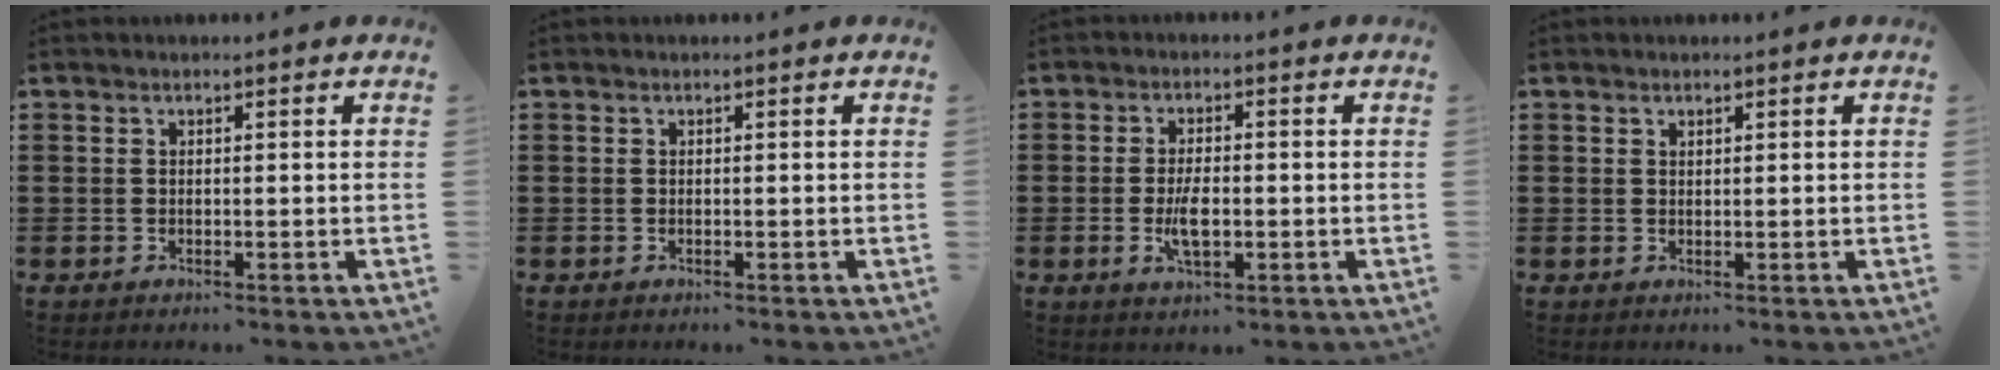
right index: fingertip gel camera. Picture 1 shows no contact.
{"total": 0.0}
{"total": 4.7, "force": [-1.0, 1.9, 4.2], "torque": [-0.087, 0.000, -0.019]}
{"total": 0.6, "force": [0.4, 0.4, 0.1], "torque": [-0.003, 0.002, 0.008]}